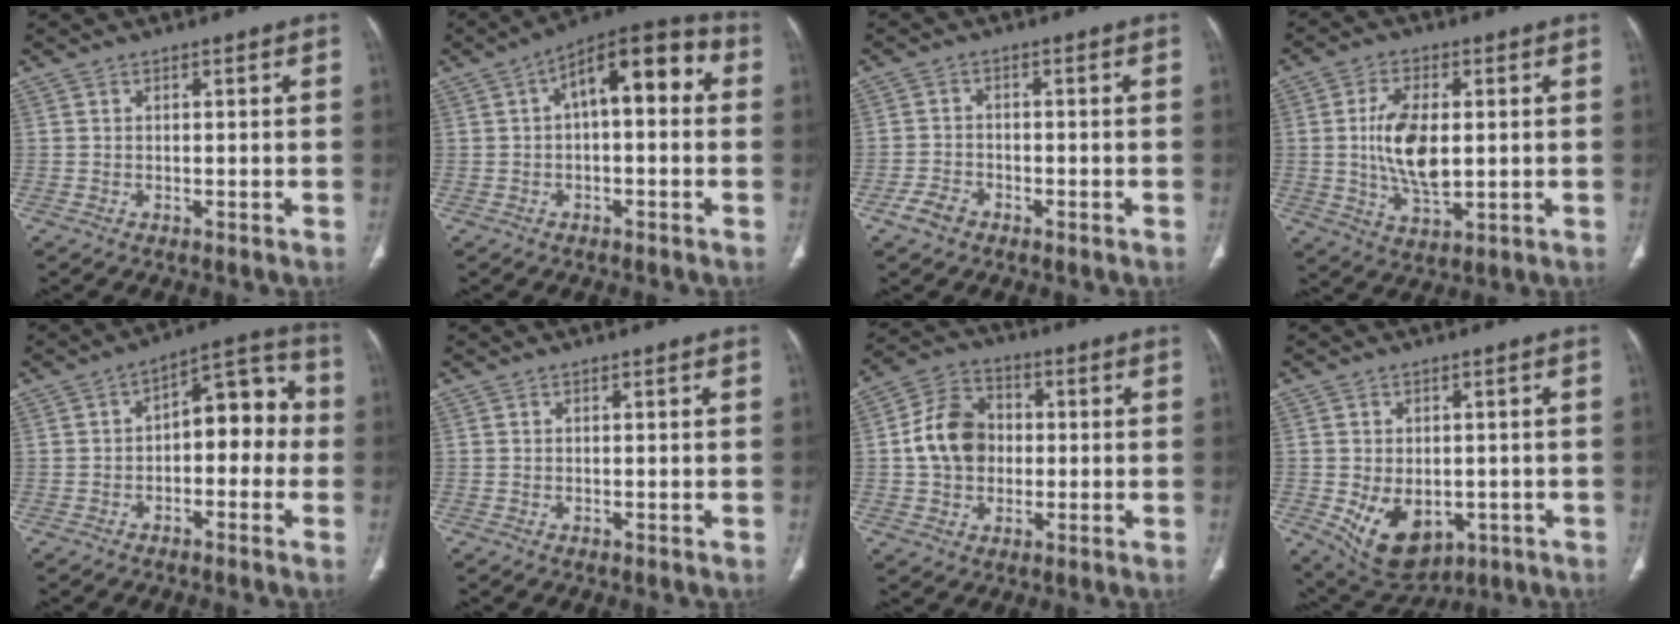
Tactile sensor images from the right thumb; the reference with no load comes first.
{"total": 13.5, "force": [2.3, 6.1, 11.9], "torque": [-0.150, 0.043, 0.028]}
{"total": 3.4, "force": [-2.1, 2.2, 1.5], "torque": [-0.028, 0.015, -0.037]}
{"total": 11.2, "force": [0.6, 5.7, 9.6], "torque": [-0.180, -0.009, 0.017]}
{"total": 11.3, "force": [-0.8, 6.4, 9.3], "torque": [-0.082, 0.048, -0.024]}
{"total": 0.0}
{"total": 11.2, "force": [0.1, 9.0, 6.8], "torque": [-0.101, 0.022, -0.005]}
{"total": 11.3, "force": [-3.2, 7.8, 7.5], "torque": [-0.100, -0.003, -0.027]}